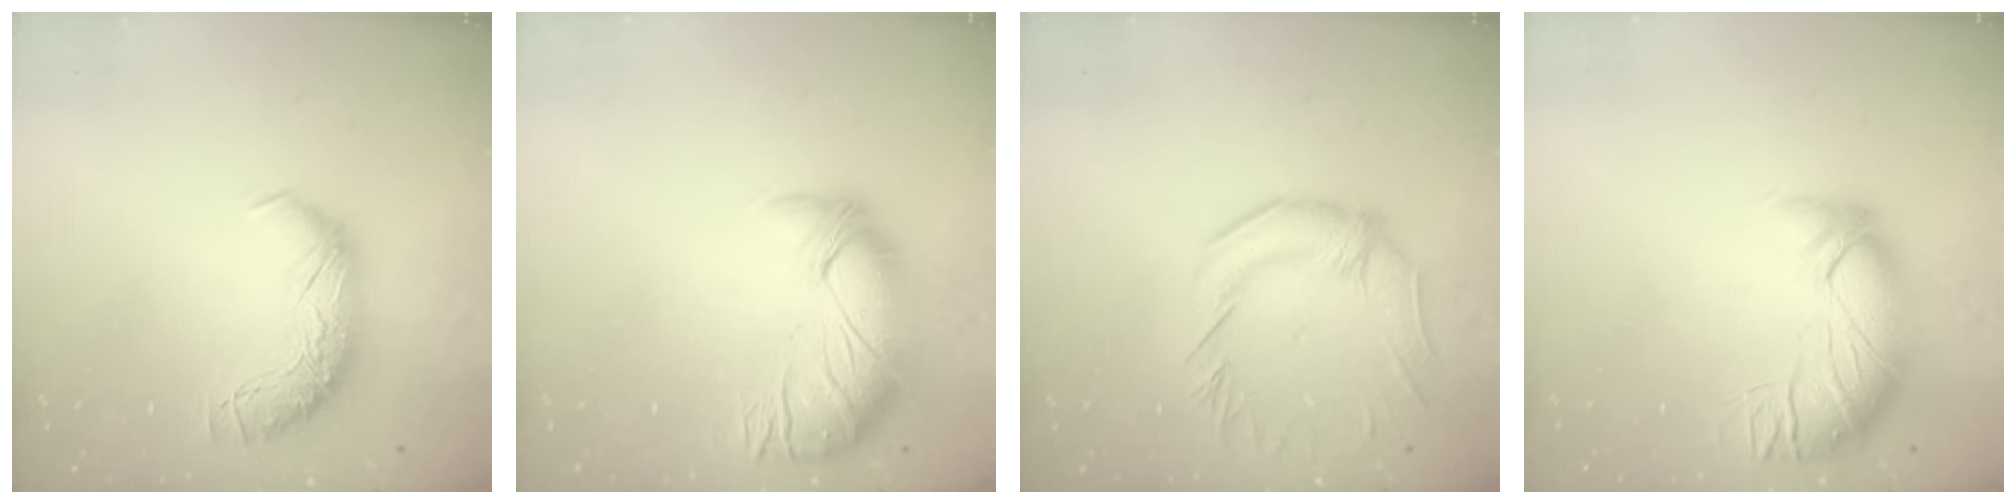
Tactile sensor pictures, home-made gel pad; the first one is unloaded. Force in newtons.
{"total": 2.8, "press": 0.9, "slide": 2.6}
{"total": 1.1, "press": 0.5, "slide": 1.0}
{"total": 2.7, "press": 1.2, "slide": 2.4}